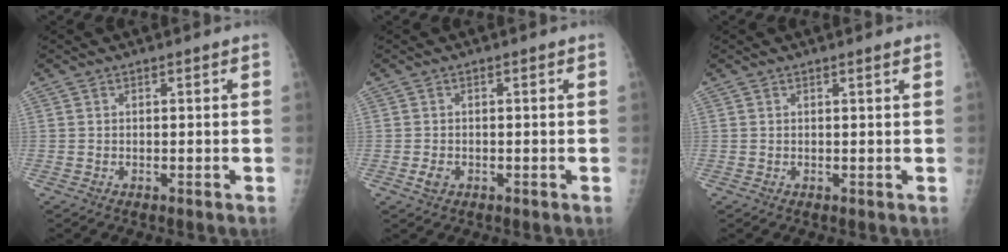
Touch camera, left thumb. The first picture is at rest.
{"total": 1.7, "force": [-0.6, 1.2, 1.0], "torque": [-0.018, 0.000, -0.010]}
{"total": 0.9, "force": [0.7, -0.1, 0.6], "torque": [-0.010, 0.000, 0.011]}